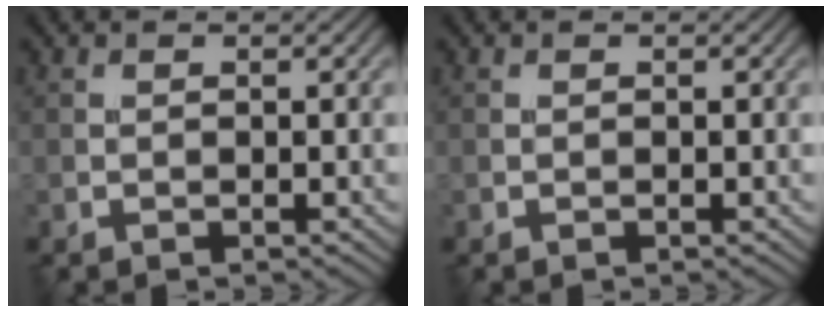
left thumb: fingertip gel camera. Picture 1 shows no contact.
{"total": 0.0}